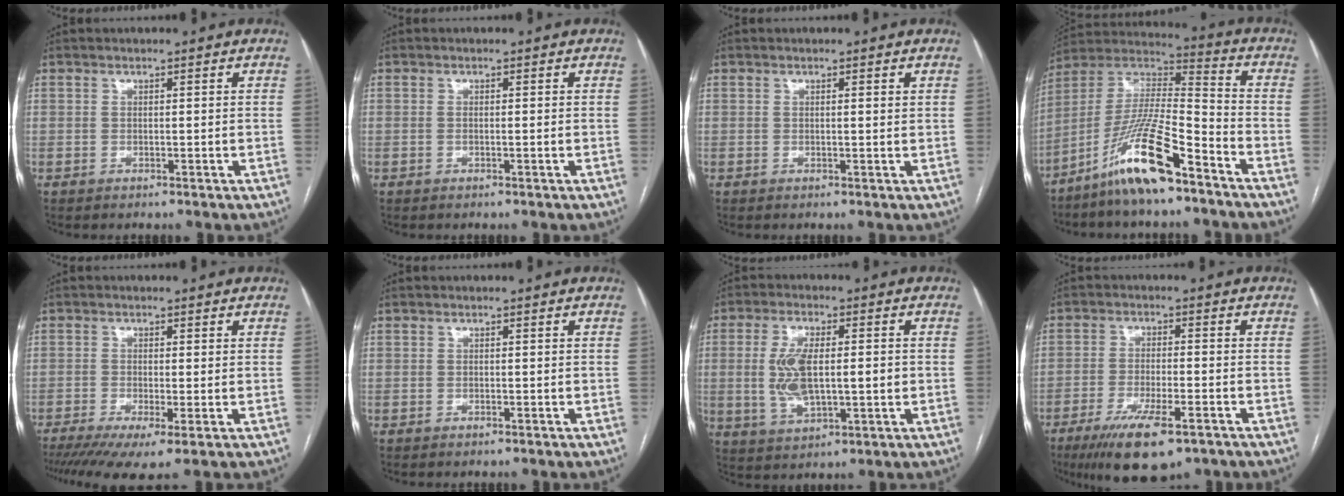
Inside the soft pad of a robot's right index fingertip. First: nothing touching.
{"total": 0.7, "force": [-0.1, 0.1, 0.7], "torque": [-0.015, -0.001, 0.000]}
{"total": 0.7, "force": [0.3, 0.0, 0.6], "torque": [-0.011, 0.001, 0.004]}
{"total": 15.1, "force": [-9.8, 1.6, 11.4], "torque": [-0.232, -0.002, -0.183]}
{"total": 7.6, "force": [-4.3, 1.3, 6.1], "torque": [-0.099, -0.016, -0.073]}
{"total": 0.0}
{"total": 9.4, "force": [-0.1, 3.7, 8.6], "torque": [-0.178, 0.007, 0.006]}
{"total": 11.2, "force": [-7.2, 2.5, 8.2], "torque": [-0.142, -0.023, -0.113]}